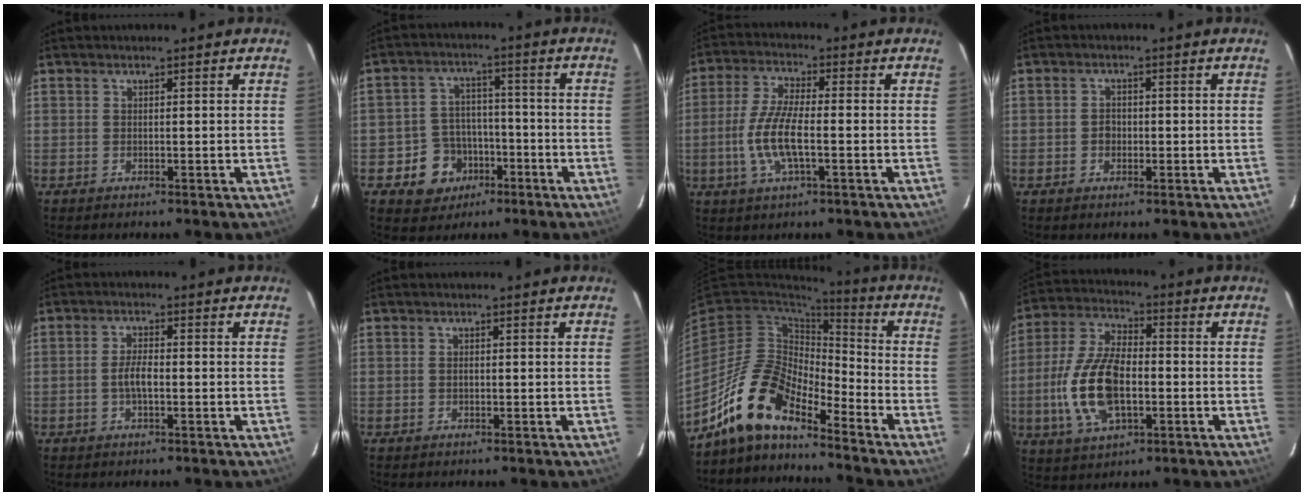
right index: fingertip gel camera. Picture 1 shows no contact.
{"total": 9.0, "force": [-4.2, 7.7, 2.0], "torque": [-0.059, 0.030, -0.051]}
{"total": 9.5, "force": [-2.3, 2.6, 8.9], "torque": [-0.187, -0.001, -0.048]}
{"total": 2.3, "force": [-0.5, 1.9, 1.1], "torque": [-0.019, 0.006, -0.009]}
{"total": 3.5, "force": [-0.8, 1.1, 3.2], "torque": [-0.065, 0.003, -0.015]}
{"total": 0.8, "force": [-0.1, 0.5, 0.7], "torque": [-0.012, 0.002, -0.003]}
{"total": 13.5, "force": [-11.1, 4.3, 6.5], "torque": [-0.124, 0.010, -0.224]}
{"total": 15.4, "force": [-3.0, 7.6, 13.0], "torque": [-0.280, 0.003, -0.053]}